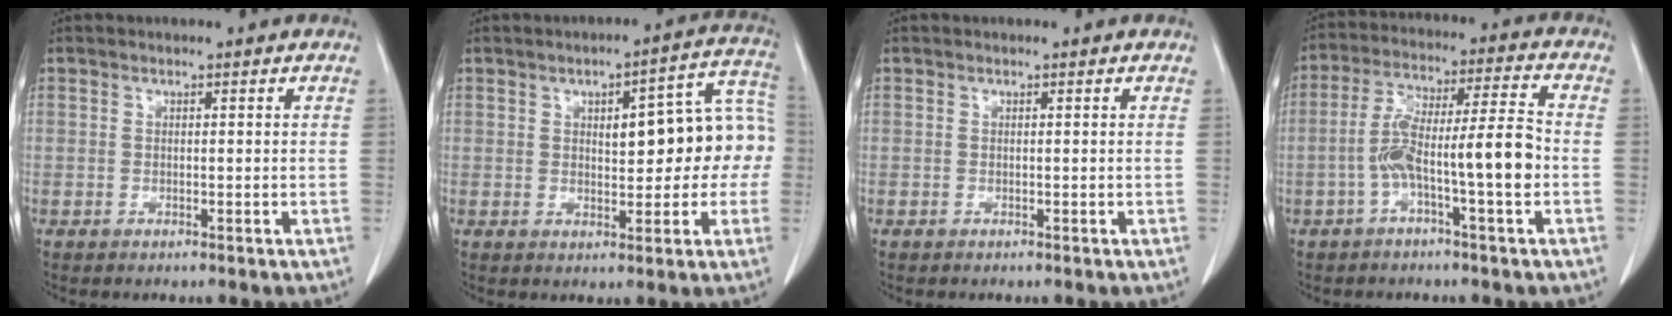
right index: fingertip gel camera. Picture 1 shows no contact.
{"total": 12.0, "force": [0.9, 4.4, 11.1], "torque": [-0.131, 0.044, 0.016]}
{"total": 0.0}
{"total": 10.8, "force": [-2.8, 0.6, 10.4], "torque": [-0.186, 0.029, -0.049]}